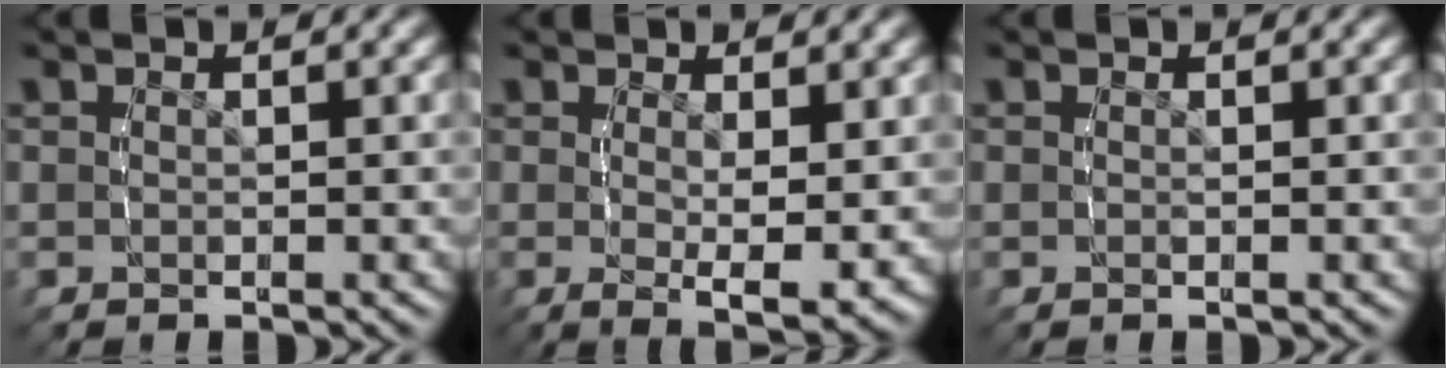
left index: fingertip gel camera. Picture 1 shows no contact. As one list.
[{"total": 4.3, "force": [-0.3, 0.8, 4.2], "torque": [-0.054, -0.019, 0.004]}, {"total": 0.0}]